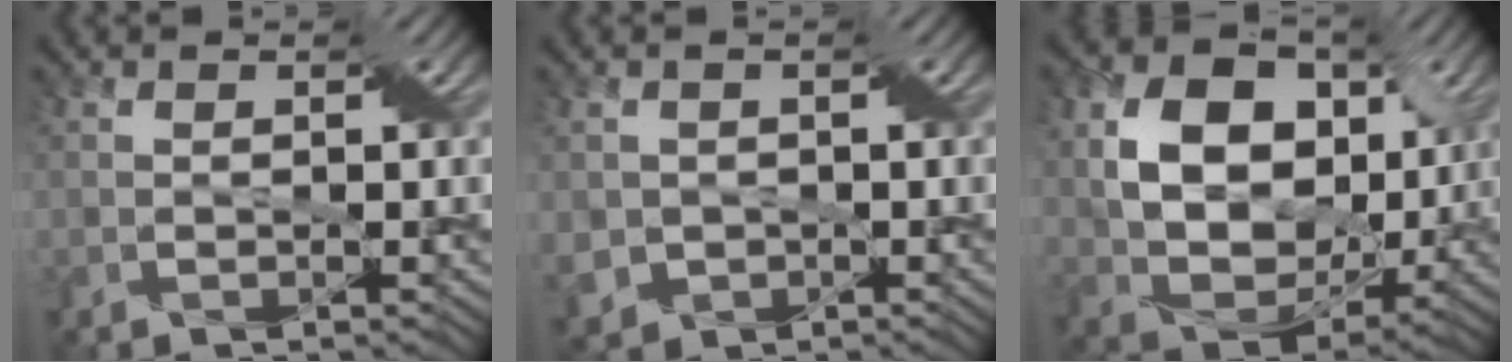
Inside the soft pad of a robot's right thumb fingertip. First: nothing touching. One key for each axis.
{"total": 3.5, "fx": -0.6, "fy": 3.3, "fz": 1.1, "tx": -0.043, "ty": -0.014, "tz": -0.014}
{"total": 12.4, "fx": 2.6, "fy": 9.0, "fz": 8.1, "tx": -0.180, "ty": -0.004, "tz": 0.044}